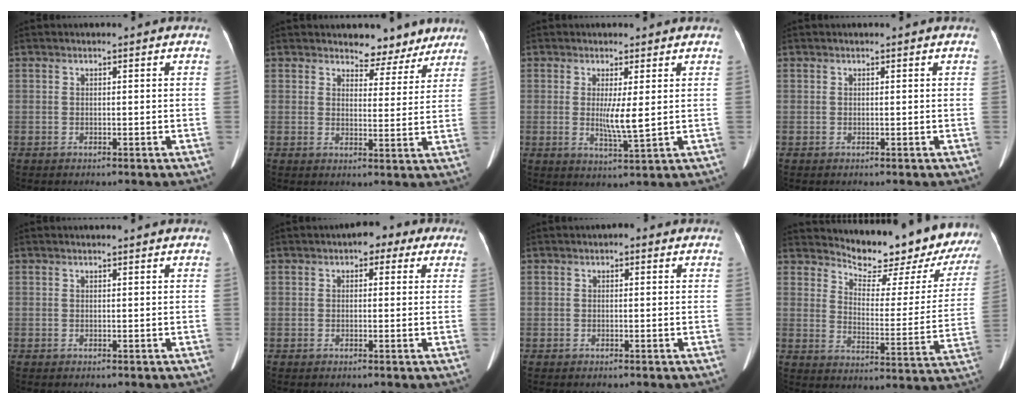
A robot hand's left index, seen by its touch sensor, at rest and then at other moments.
{"total": 6.1, "force": [5.5, 2.7, 0.6], "torque": [0.002, -0.006, 0.066]}
{"total": 4.0, "force": [0.1, -0.1, 4.0], "torque": [-0.080, -0.013, 0.013]}
{"total": 0.0}
{"total": 0.9, "force": [0.8, -0.2, 0.3], "torque": [-0.009, 0.012, 0.016]}
{"total": 4.0, "force": [1.8, 2.5, 2.4], "torque": [-0.022, 0.030, 0.019]}
{"total": 0.7, "force": [0.0, 0.5, 0.4], "torque": [-0.009, 0.008, 0.000]}
{"total": 20.1, "force": [18.8, 4.1, 6.1], "torque": [-0.078, -0.075, 0.224]}